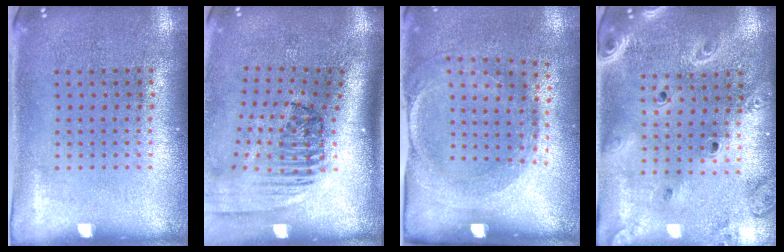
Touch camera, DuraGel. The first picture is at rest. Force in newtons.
{"total": 2.4, "press": 1.5, "slide": 1.8}
{"total": 1.7, "press": 1.3, "slide": 1.1}
{"total": 2.4, "press": 2.1, "slide": 1.1}